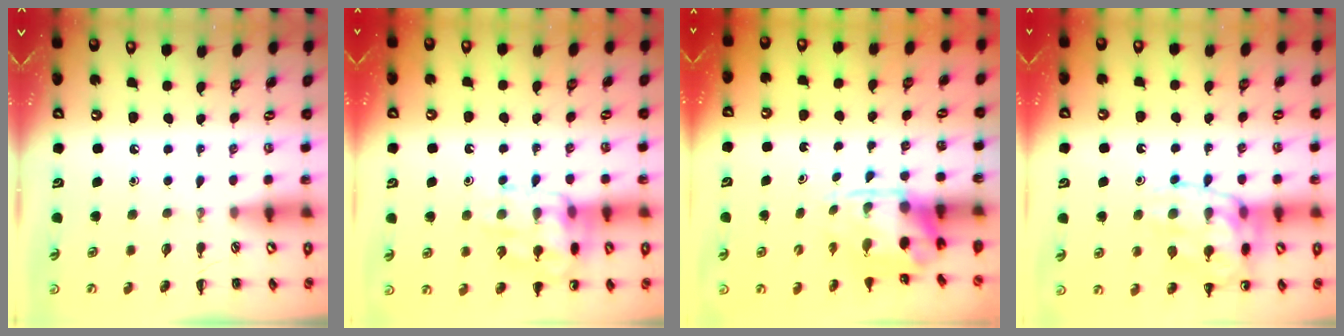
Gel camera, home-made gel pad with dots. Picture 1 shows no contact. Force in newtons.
{"total": 14.7, "press": 14.6, "slide": 1.1}
{"total": 3.8, "press": 3.7, "slide": 0.8}
{"total": 16.8, "press": 16.6, "slide": 1.9}